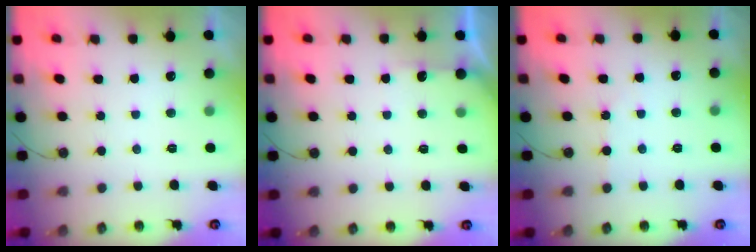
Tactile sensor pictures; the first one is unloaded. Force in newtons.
{"total": 2.6, "press": 2.6, "slide": 0.4}
{"total": 1.5, "press": 1.5, "slide": 0.3}